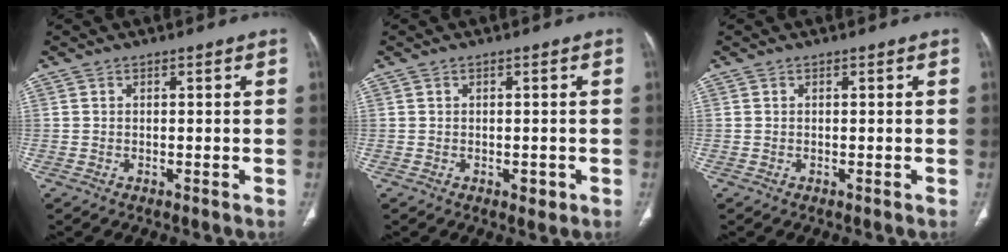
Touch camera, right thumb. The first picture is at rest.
{"total": 1.6, "force": [-0.4, 1.0, 1.1], "torque": [-0.008, -0.001, -0.002]}
{"total": 0.0}